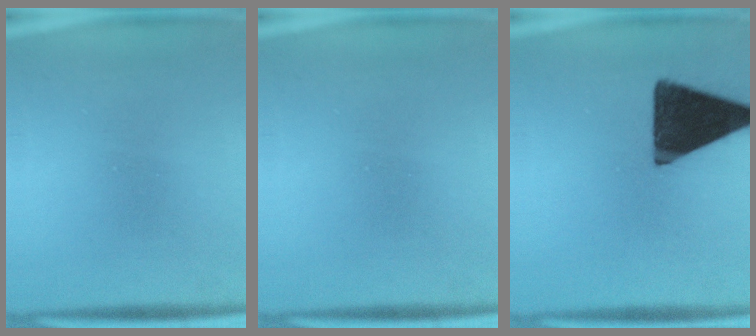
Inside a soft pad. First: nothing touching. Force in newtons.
{"total": 0.0}
{"total": 17.4}